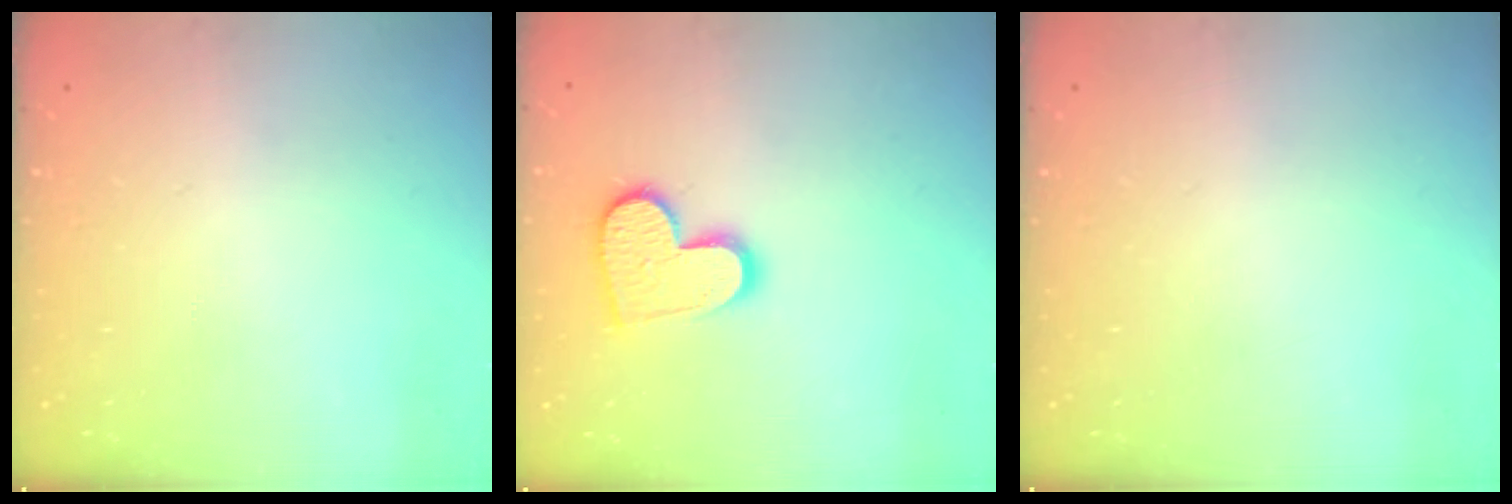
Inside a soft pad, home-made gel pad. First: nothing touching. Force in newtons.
{"total": 12.7, "press": 12.6, "slide": 1.0}
{"total": 0.0}